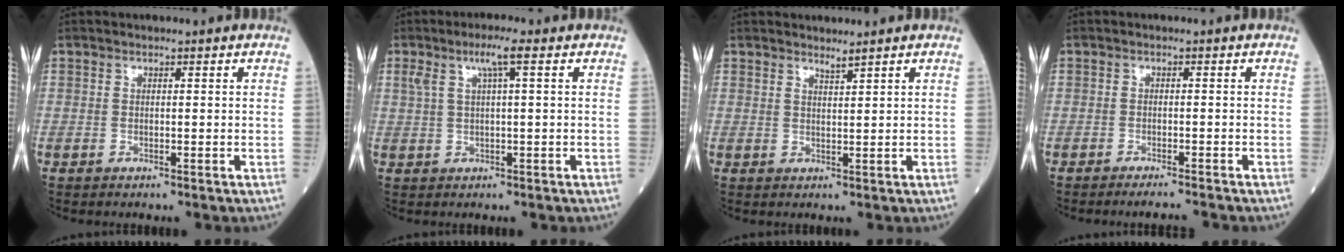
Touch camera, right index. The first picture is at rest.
{"total": 3.5, "force": [1.6, -0.2, 3.1], "torque": [-0.069, 0.016, 0.036]}
{"total": 1.2, "force": [1.1, -0.4, 0.2], "torque": [-0.013, -0.010, 0.025]}
{"total": 3.5, "force": [-3.2, -0.4, 1.2], "torque": [-0.012, -0.008, -0.045]}